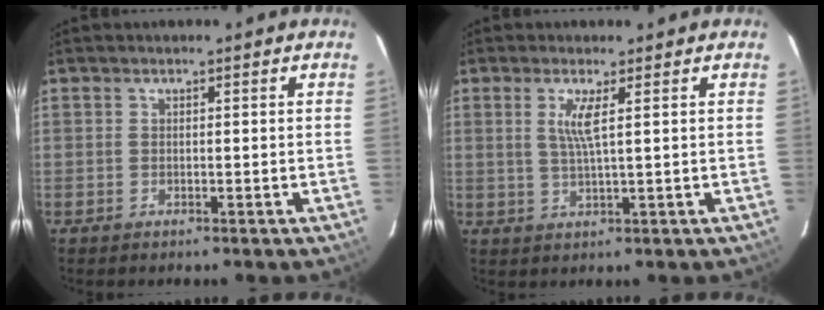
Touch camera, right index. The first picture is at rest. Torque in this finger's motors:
{"motor_torque": [0.18, 0.02, 0.09, 0.07]}